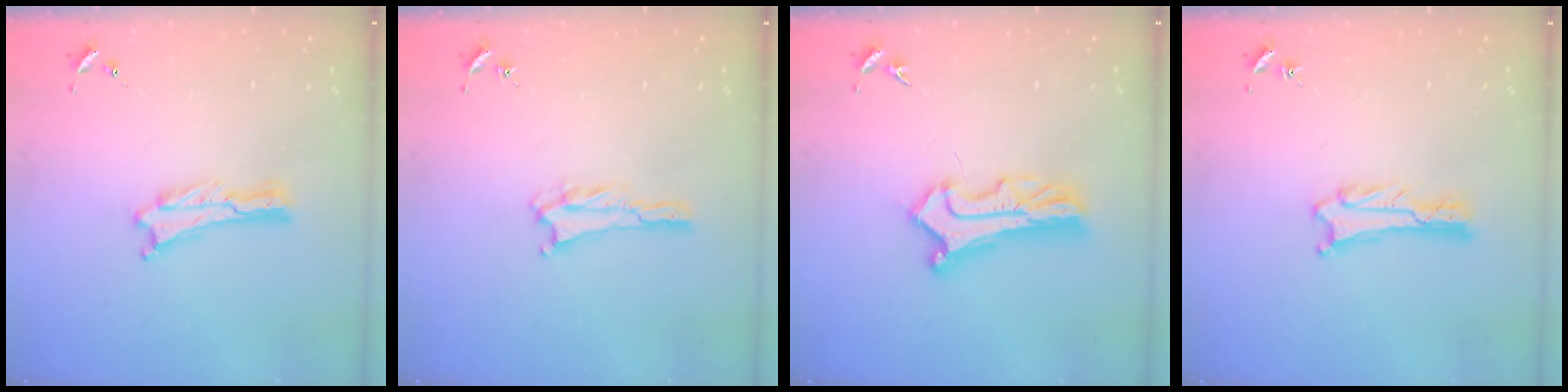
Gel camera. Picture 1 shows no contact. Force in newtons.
{"total": 1.4, "press": 1.4, "slide": 0.2}
{"total": 6.7, "press": 6.7, "slide": 0.6}
{"total": 1.3, "press": 1.3, "slide": 0.0}